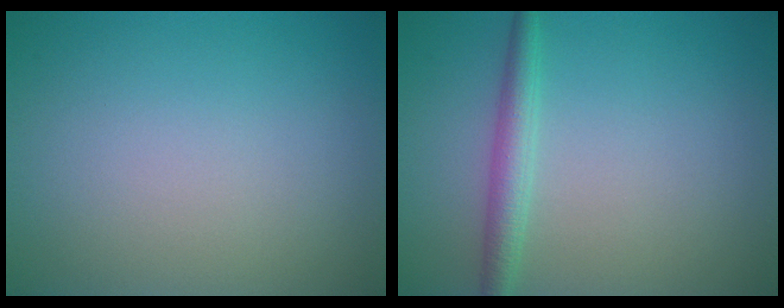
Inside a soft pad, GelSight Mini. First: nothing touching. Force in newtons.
{"total": 2.3, "press": 2.3, "slide": 0.1}